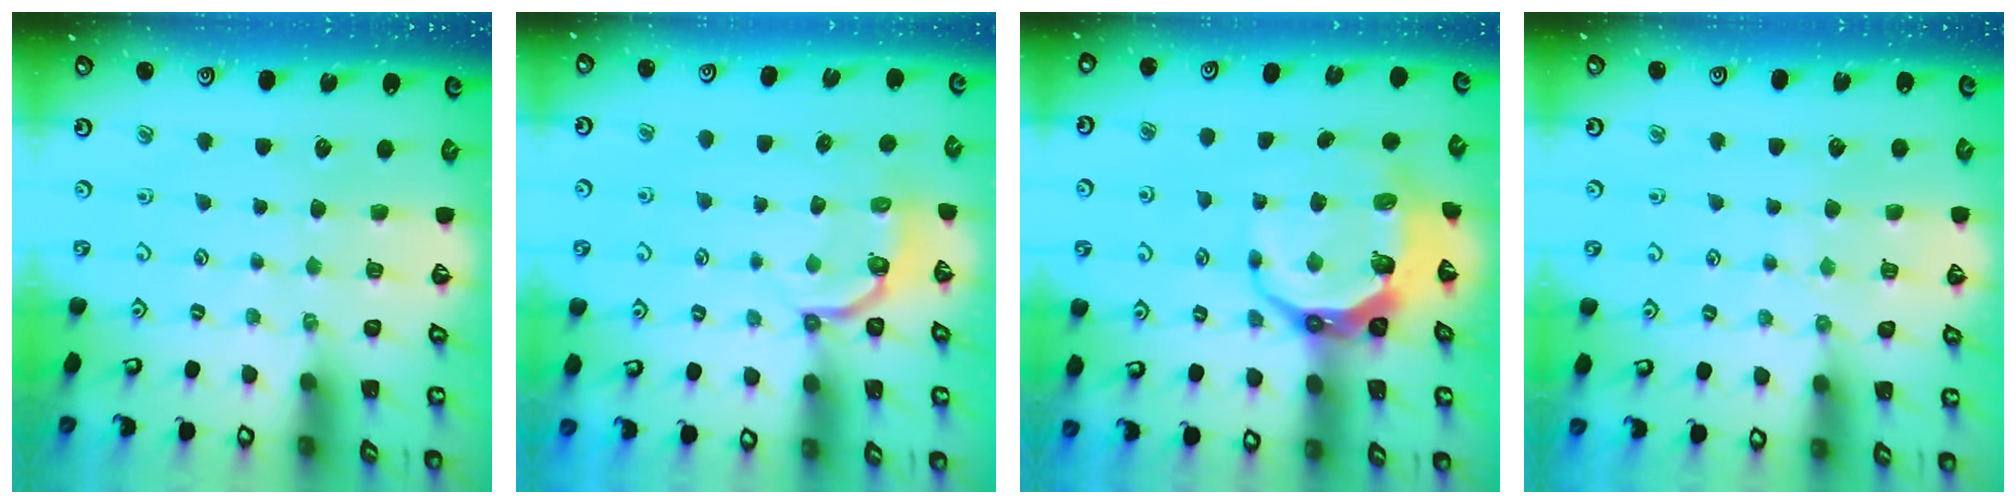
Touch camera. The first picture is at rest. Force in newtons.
{"total": 3.7, "press": 2.2, "slide": 3.0}
{"total": 11.3, "press": 10.3, "slide": 4.5}
{"total": 5.7, "press": 5.7, "slide": 0.6}